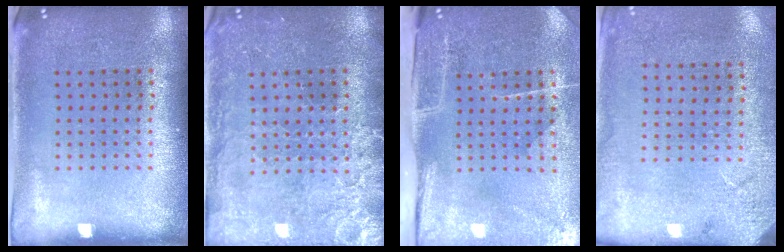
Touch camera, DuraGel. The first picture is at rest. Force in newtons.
{"total": 3.4, "press": 3.2, "slide": 1.3}
{"total": 4.7, "press": 3.8, "slide": 2.8}
{"total": 2.6, "press": 2.2, "slide": 1.3}